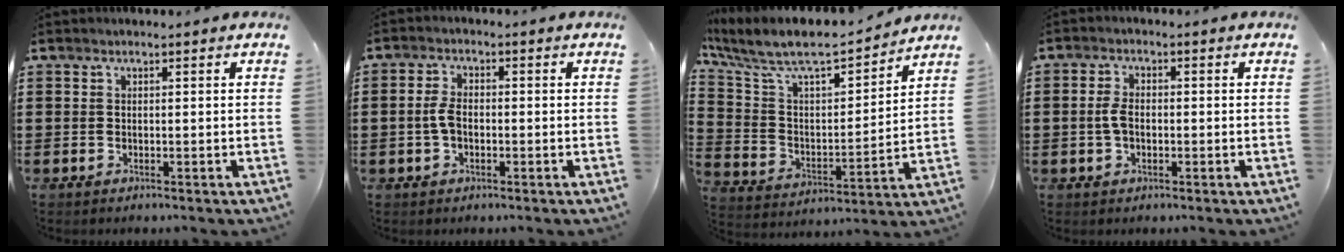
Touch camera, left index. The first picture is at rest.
{"total": 3.7, "force": [-0.4, 2.0, 3.1], "torque": [-0.073, 0.001, -0.011]}
{"total": 8.4, "force": [7.3, 1.9, 3.7], "torque": [-0.109, -0.053, 0.120]}
{"total": 3.3, "force": [-0.2, 1.8, 2.8], "torque": [-0.070, 0.000, -0.008]}